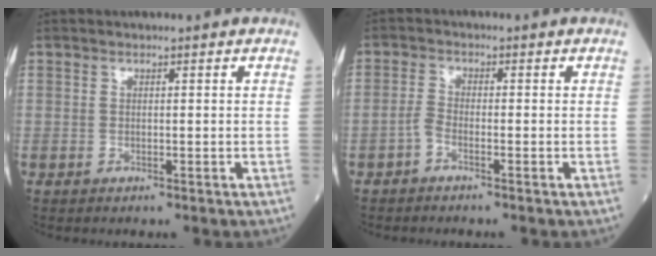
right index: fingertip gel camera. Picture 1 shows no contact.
{"total": 1.8, "force": [-1.3, 0.3, 1.2], "torque": [-0.033, -0.001, -0.030]}